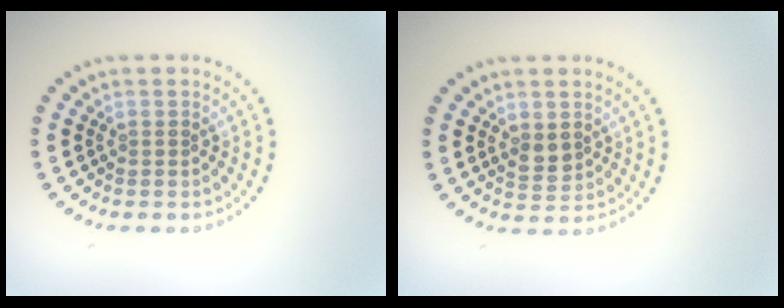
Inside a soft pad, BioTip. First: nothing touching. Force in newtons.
{"total": 1.8, "press": 1.7, "slide": 0.4}